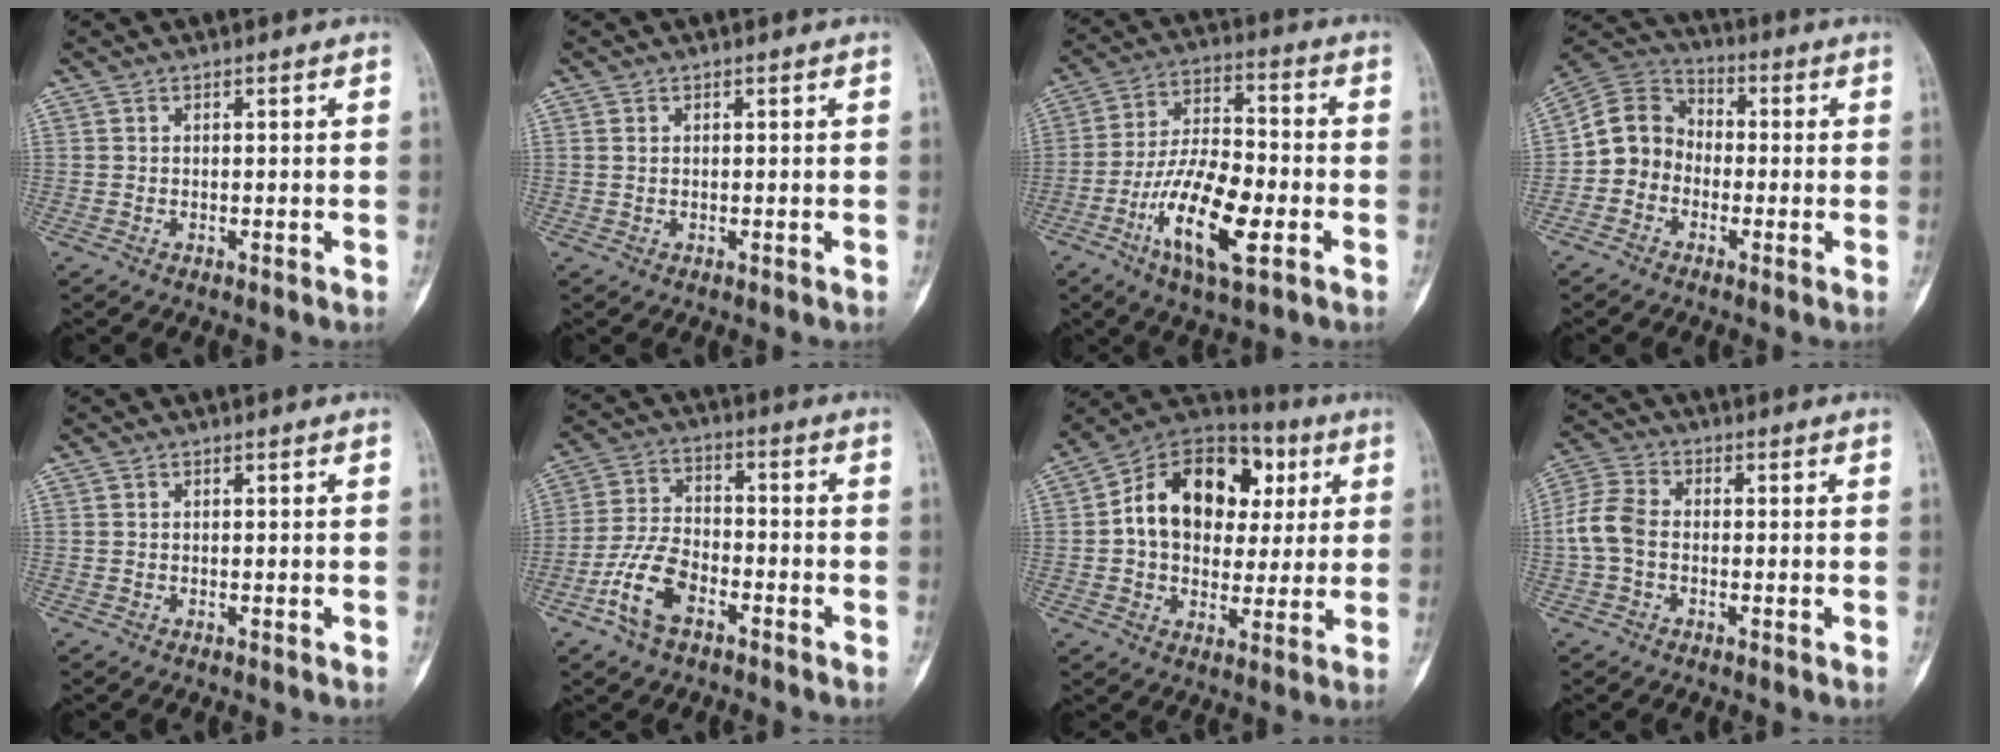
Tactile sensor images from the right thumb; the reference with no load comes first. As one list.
[{"total": 0.6, "force": [0.2, 0.4, 0.4], "torque": [-0.012, 0.003, 0.007]}, {"total": 16.0, "force": [-5.6, 6.0, 13.7], "torque": [-0.251, 0.022, -0.098]}, {"total": 9.1, "force": [-2.0, 8.0, 3.8], "torque": [-0.051, 0.044, -0.052]}, {"total": 0.0}, {"total": 9.9, "force": [-5.0, 5.3, 6.7], "torque": [-0.138, 0.031, -0.098]}, {"total": 19.4, "force": [3.8, 13.9, 12.9], "torque": [-0.168, 0.020, 0.057]}, {"total": 6.7, "force": [-1.0, 4.7, 4.7], "torque": [-0.101, 0.018, -0.030]}]